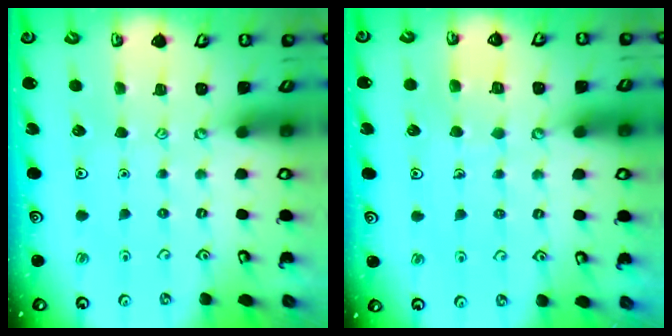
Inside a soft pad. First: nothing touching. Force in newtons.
{"total": 4.0, "press": 3.9, "slide": 0.3}